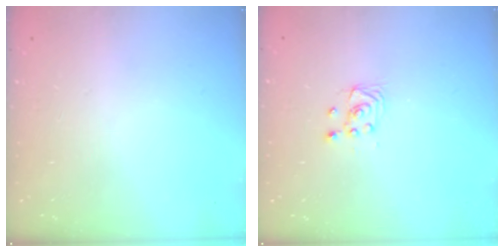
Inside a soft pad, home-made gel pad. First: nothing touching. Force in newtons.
{"total": 2.5, "press": 2.2, "slide": 1.1}